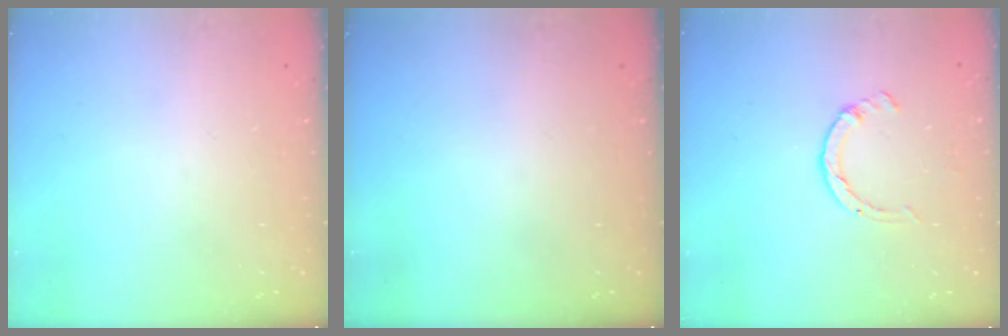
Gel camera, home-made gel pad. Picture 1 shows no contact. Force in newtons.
{"total": 0.0}
{"total": 2.6, "press": 2.6, "slide": 0.4}